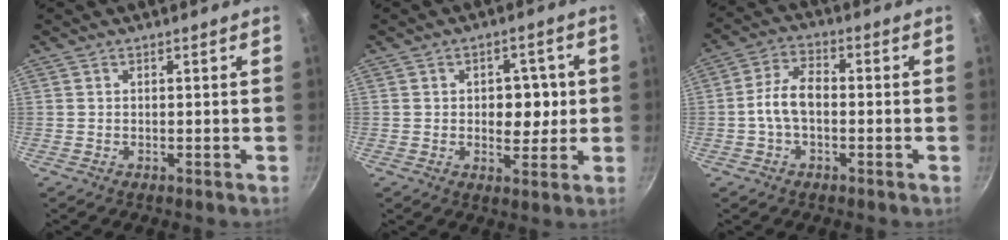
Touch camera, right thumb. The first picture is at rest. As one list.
[{"total": 7.1, "force": [0.4, 4.9, 5.1], "torque": [-0.033, 0.003, 0.004]}, {"total": 7.0, "force": [-1.0, 4.1, 5.6], "torque": [-0.098, 0.031, -0.028]}]